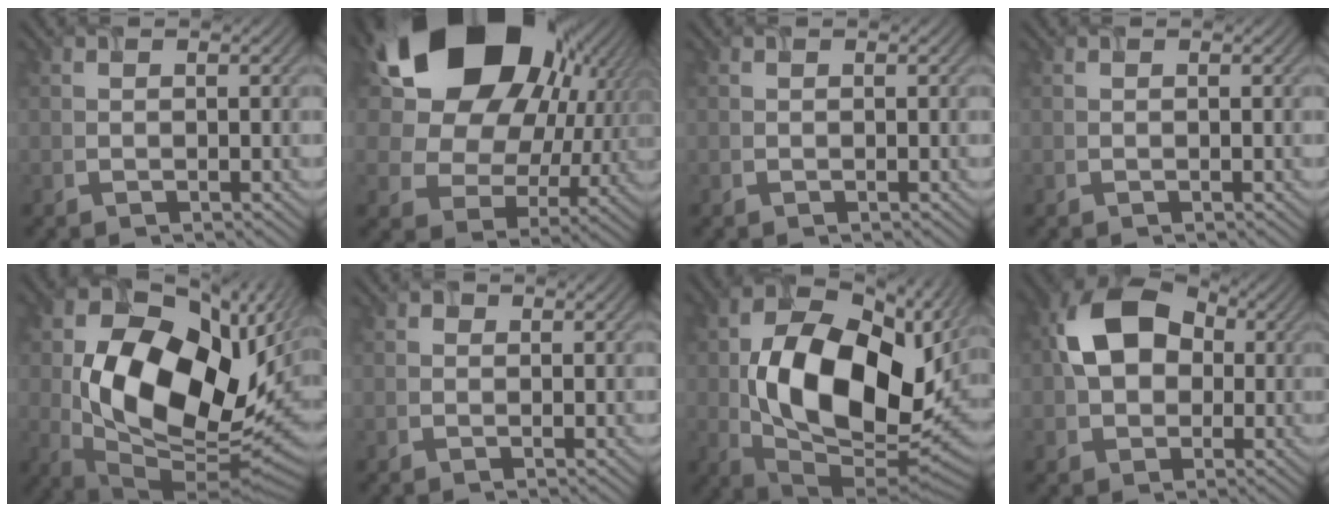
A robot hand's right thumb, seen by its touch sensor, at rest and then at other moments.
{"total": 21.0, "force": [7.9, 15.1, 12.3], "torque": [-0.246, 0.013, 0.160]}
{"total": 0.0}
{"total": 0.0}
{"total": 19.0, "force": [2.1, 12.3, 14.3], "torque": [-0.259, -0.028, 0.052]}
{"total": 0.6, "force": [0.2, 0.5, -0.1], "torque": [0.004, -0.005, 0.000]}
{"total": 17.6, "force": [0.9, 11.1, 13.6], "torque": [-0.242, -0.028, 0.021]}
{"total": 9.9, "force": [1.0, 7.4, 6.6], "torque": [-0.131, 0.017, 0.007]}